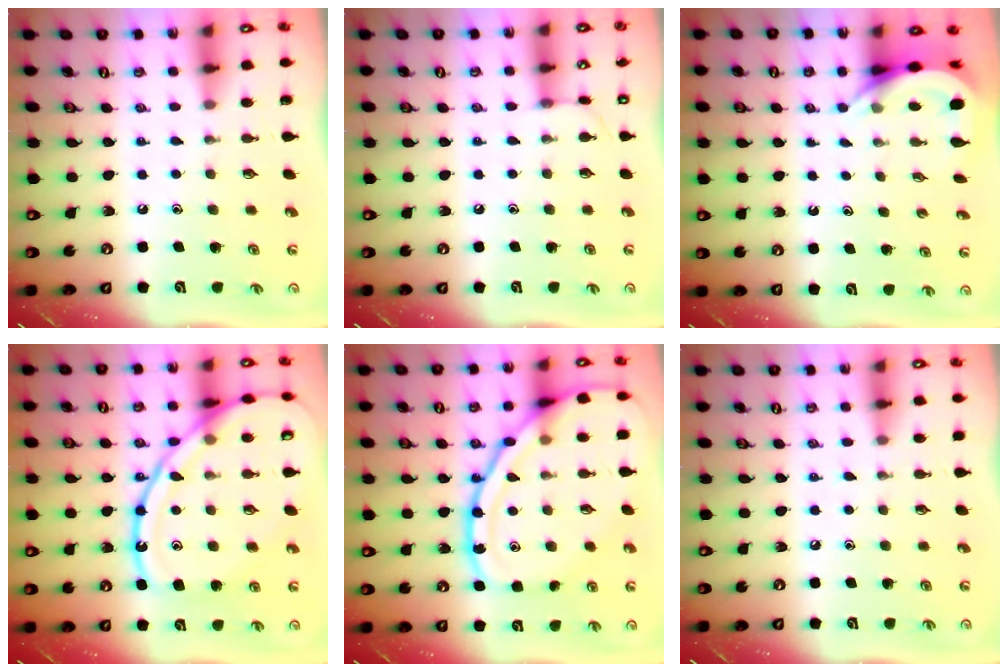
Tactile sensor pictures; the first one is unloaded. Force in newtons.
{"total": 4.3, "press": 4.3, "slide": 0.2}
{"total": 5.3, "press": 5.3, "slide": 0.4}
{"total": 20.3, "press": 20.2, "slide": 1.9}
{"total": 20.8, "press": 20.7, "slide": 1.8}
{"total": 2.9, "press": 2.9, "slide": 0.5}